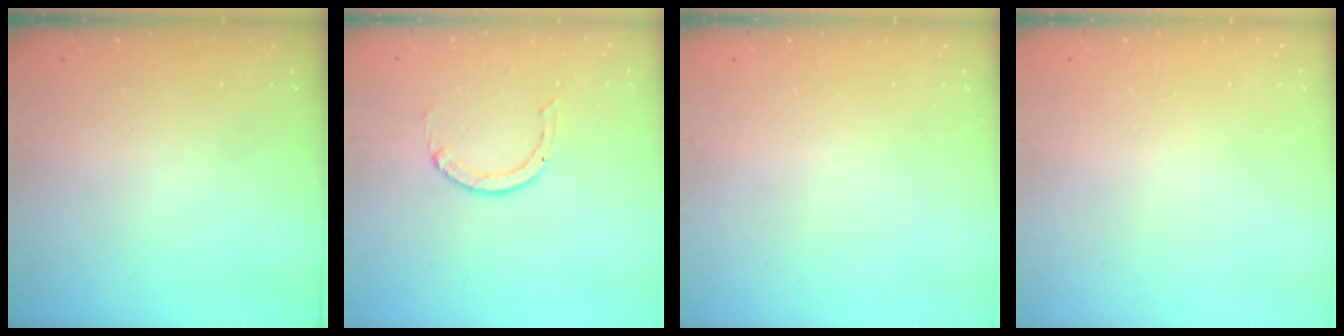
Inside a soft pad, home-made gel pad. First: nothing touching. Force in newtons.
{"total": 1.5, "press": 1.5, "slide": 0.2}
{"total": 0.0}
{"total": 2.6, "press": 2.6, "slide": 0.2}